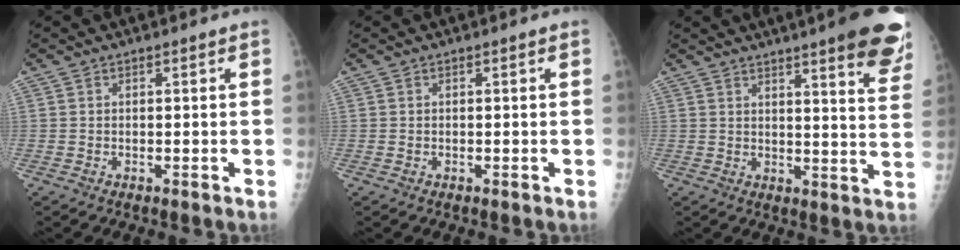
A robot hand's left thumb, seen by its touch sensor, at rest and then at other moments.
{"total": 0.0}
{"total": 15.1, "force": [10.3, 2.0, 10.9], "torque": [-0.107, -0.048, 0.114]}